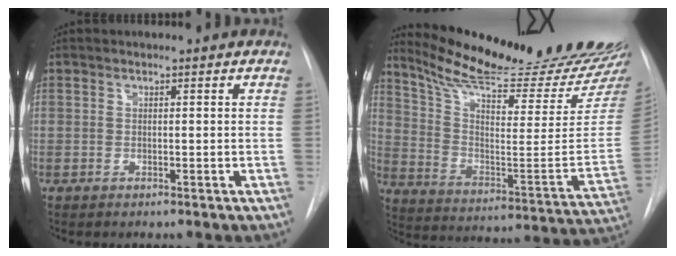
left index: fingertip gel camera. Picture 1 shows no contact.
{"total": 29.5, "force": [26.5, 1.2, 12.9], "torque": [-0.212, -0.116, 0.369]}